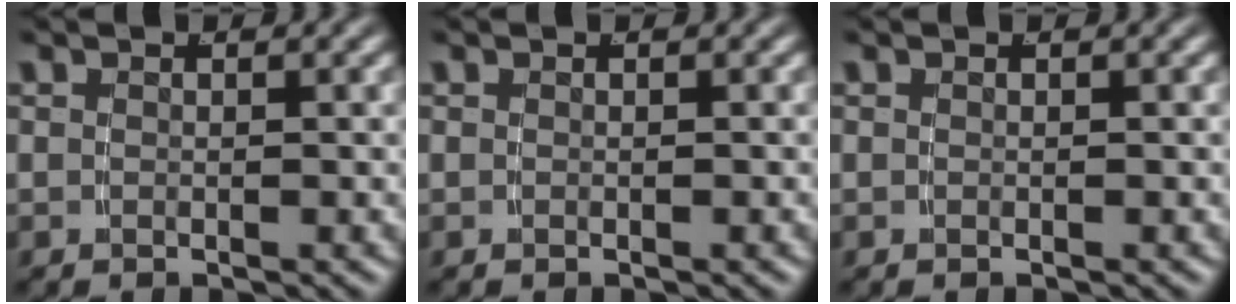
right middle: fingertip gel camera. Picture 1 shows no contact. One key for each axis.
{"total": 0.0}
{"total": 0.0}